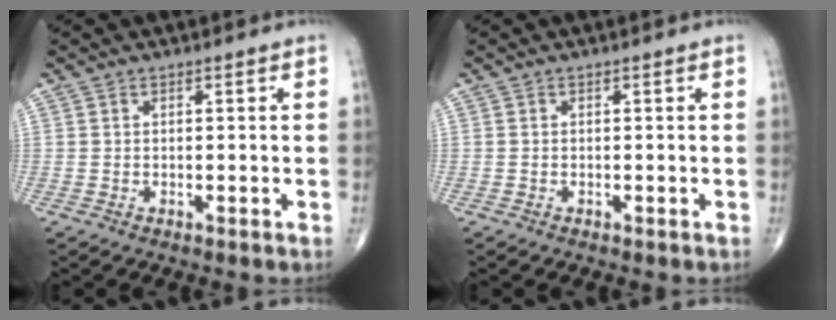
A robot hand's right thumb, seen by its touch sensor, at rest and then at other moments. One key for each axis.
{"total": 0.0}